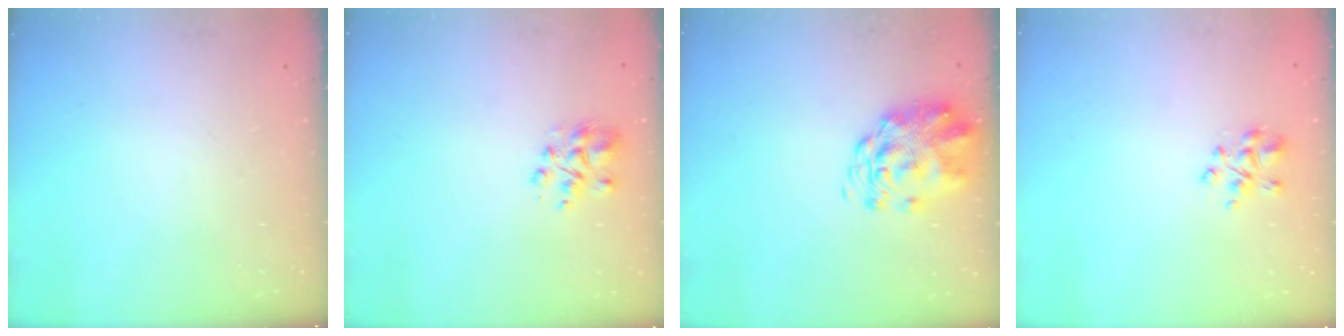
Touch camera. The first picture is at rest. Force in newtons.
{"total": 4.6, "press": 4.5, "slide": 0.5}
{"total": 3.4, "press": 3.2, "slide": 1.0}
{"total": 4.6, "press": 4.4, "slide": 1.3}